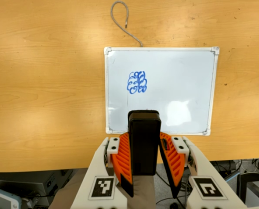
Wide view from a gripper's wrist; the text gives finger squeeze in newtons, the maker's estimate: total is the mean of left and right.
{"total": 6.1, "left": 4.9, "right": 7.3}